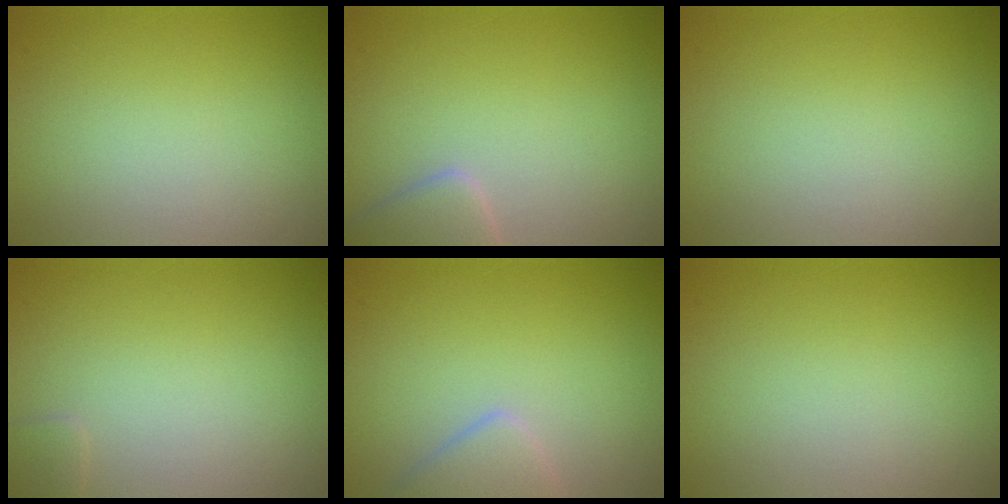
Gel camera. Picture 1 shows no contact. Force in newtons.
{"total": 3.0, "press": 3.0, "slide": 0.2}
{"total": 0.0}
{"total": 0.8, "press": 0.8, "slide": 0.0}
{"total": 2.7, "press": 2.7, "slide": 0.1}
{"total": 0.0}